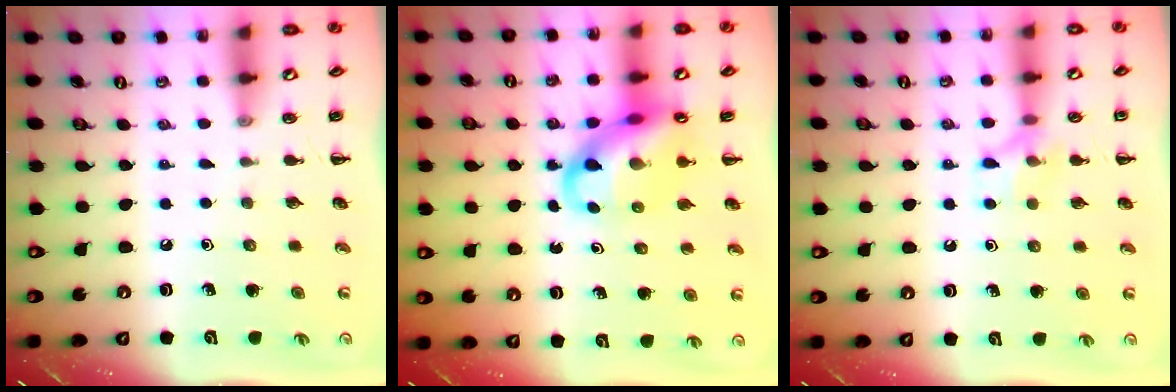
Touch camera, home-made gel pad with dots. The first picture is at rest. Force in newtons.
{"total": 13.4, "press": 12.9, "slide": 3.6}
{"total": 8.1, "press": 8.0, "slide": 1.2}